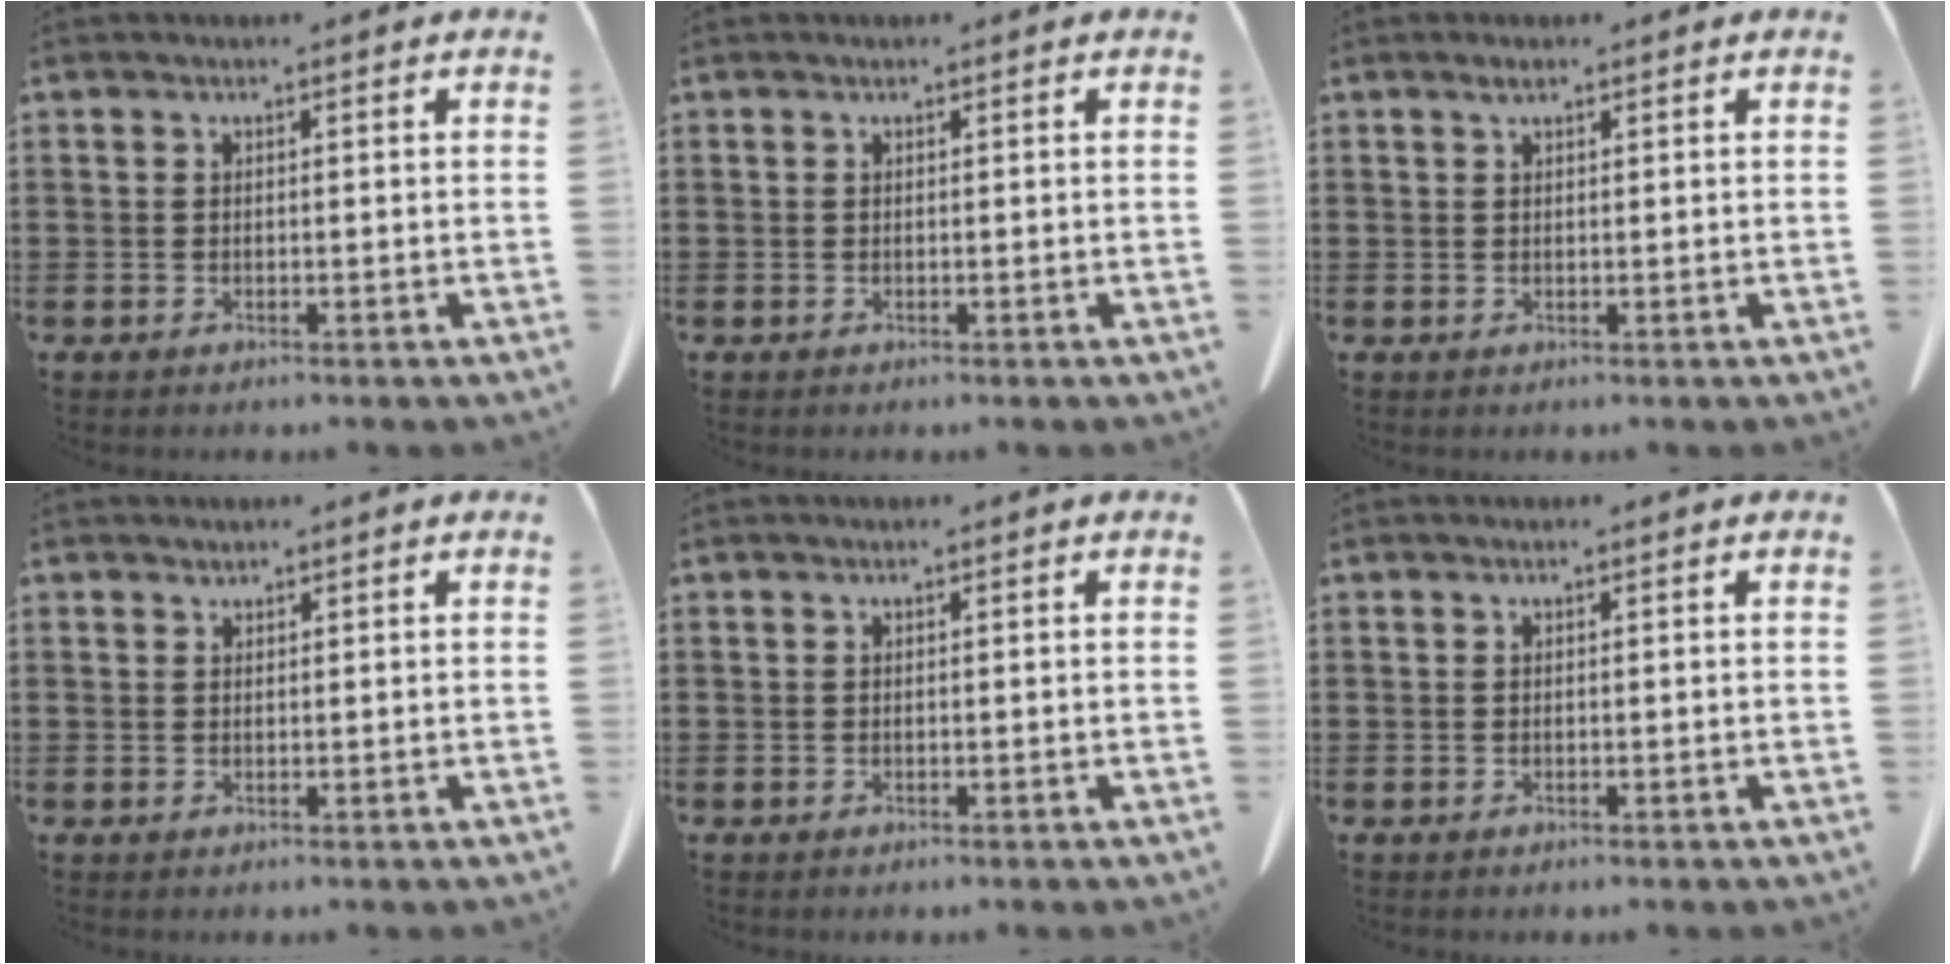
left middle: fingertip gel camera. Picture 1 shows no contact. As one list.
[{"total": 0.0}, {"total": 1.3, "force": [0.8, 0.3, 0.9], "torque": [-0.020, 0.000, 0.015]}, {"total": 0.8, "force": [0.8, 0.2, 0.0], "torque": [-0.002, -0.003, 0.018]}, {"total": 0.0}, {"total": 0.0}]